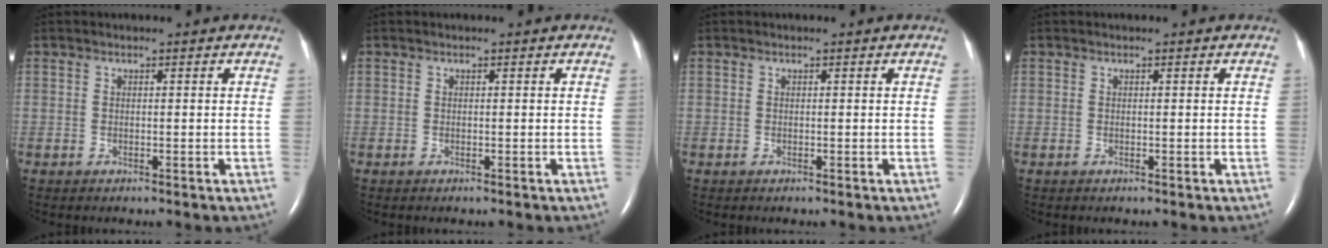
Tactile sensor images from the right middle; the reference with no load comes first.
{"total": 0.0}
{"total": 0.0}
{"total": 0.0}